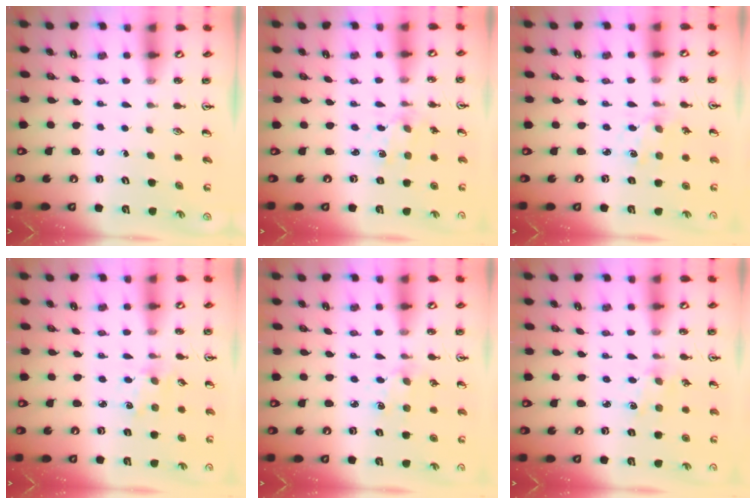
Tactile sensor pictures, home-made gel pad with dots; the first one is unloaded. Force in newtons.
{"total": 1.9, "press": 1.9, "slide": 0.5}
{"total": 1.1, "press": 1.0, "slide": 0.2}
{"total": 1.9, "press": 1.9, "slide": 0.3}
{"total": 3.4, "press": 3.4, "slide": 0.4}
{"total": 2.4, "press": 2.4, "slide": 0.3}